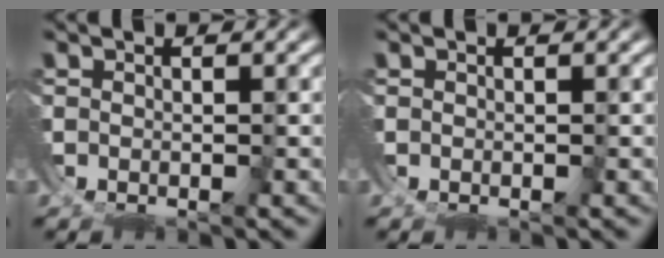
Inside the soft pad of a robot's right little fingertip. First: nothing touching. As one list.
[{"total": 0.0}]